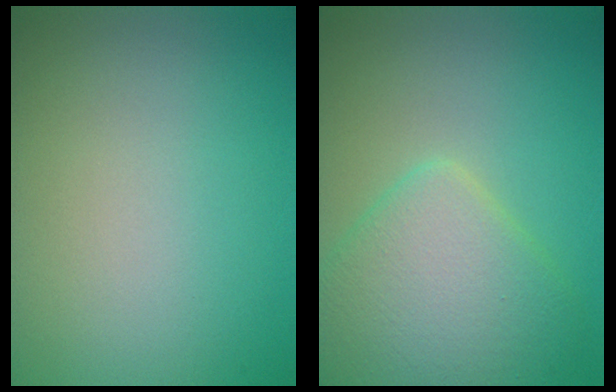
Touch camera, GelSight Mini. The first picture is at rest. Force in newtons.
{"total": 6.0, "press": 6.0, "slide": 0.1}